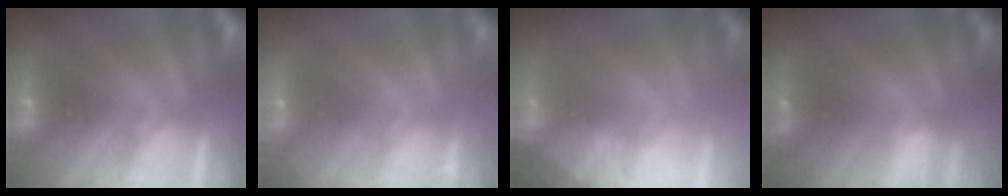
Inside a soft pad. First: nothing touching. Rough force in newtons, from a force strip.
{"total": 2.1}
{"total": 3.3}
{"total": 1.6}